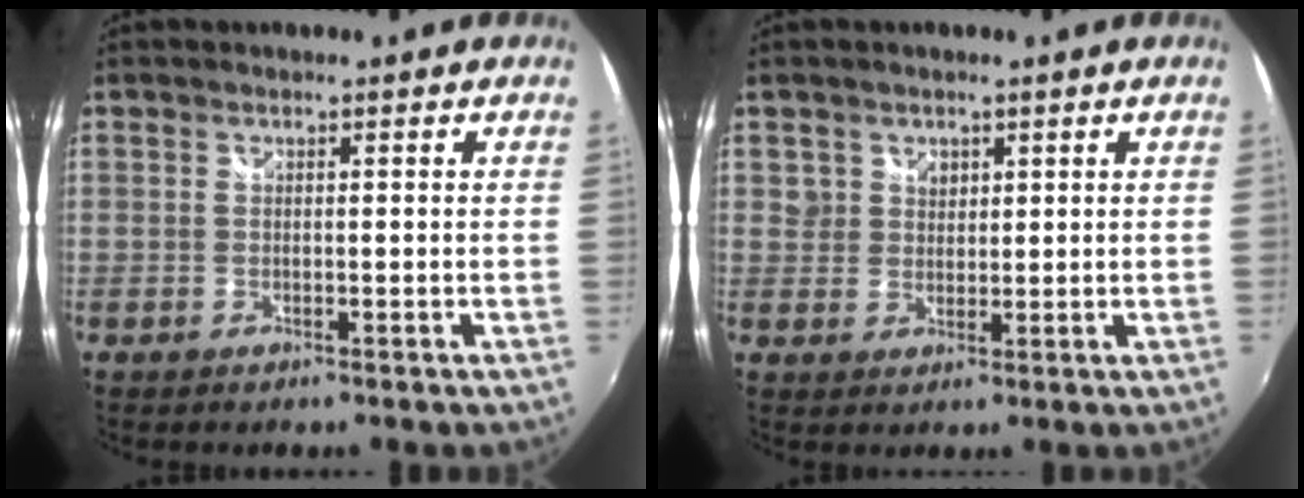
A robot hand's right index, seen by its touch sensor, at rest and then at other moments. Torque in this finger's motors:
{"motor_torque": [-0.01, 0.02, 0.01, 0.02]}